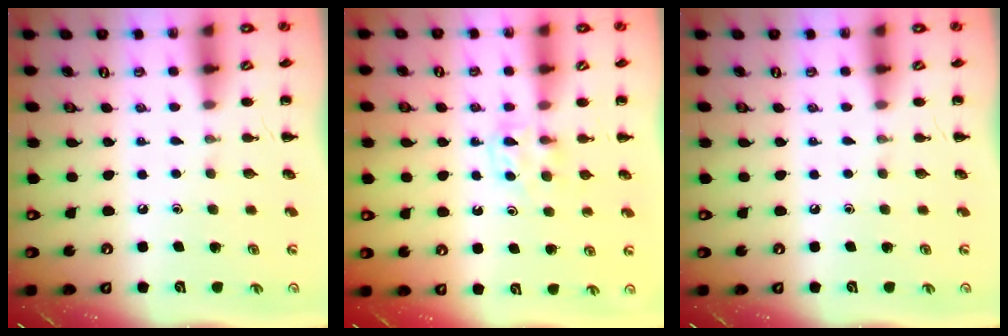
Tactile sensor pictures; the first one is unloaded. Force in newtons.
{"total": 3.5, "press": 3.2, "slide": 1.3}
{"total": 0.0}